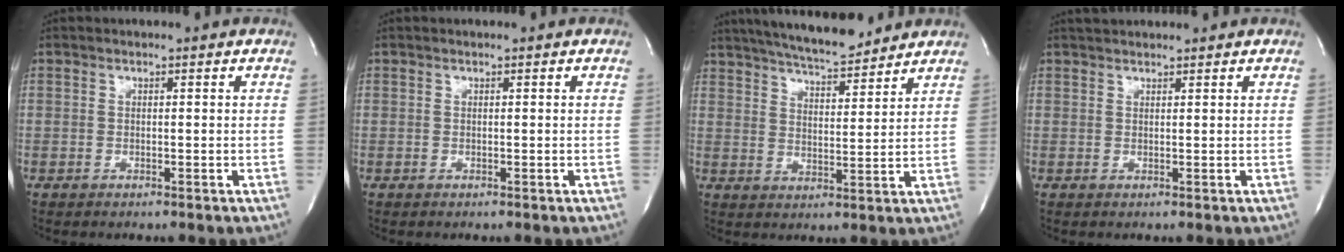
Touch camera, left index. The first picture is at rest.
{"total": 0.0}
{"total": 12.7, "force": [11.4, 2.0, 5.4], "torque": [-0.092, 0.005, 0.178]}
{"total": 3.0, "force": [2.8, 0.5, 0.8], "torque": [-0.013, 0.028, 0.048]}